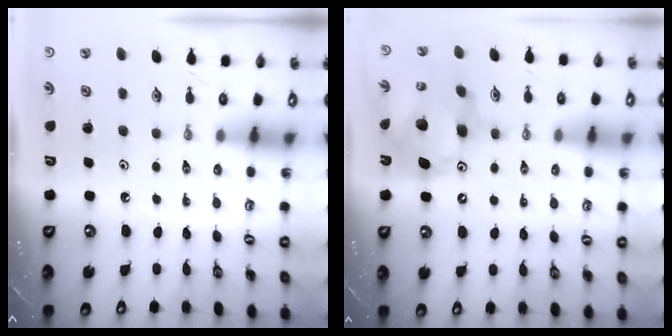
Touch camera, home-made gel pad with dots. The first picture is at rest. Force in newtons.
{"total": 15.7, "press": 15.6, "slide": 1.4}